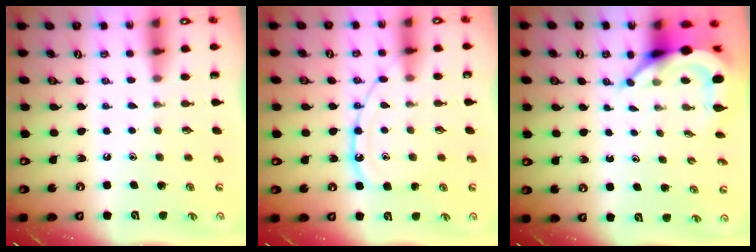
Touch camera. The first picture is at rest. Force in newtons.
{"total": 12.3, "press": 12.2, "slide": 1.3}
{"total": 7.7, "press": 7.6, "slide": 0.9}